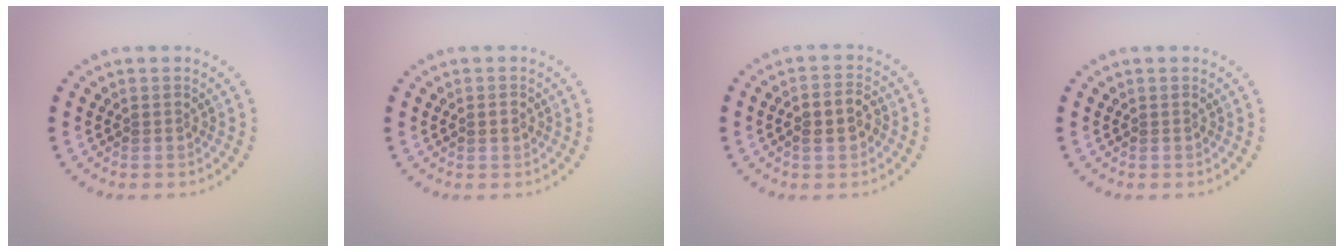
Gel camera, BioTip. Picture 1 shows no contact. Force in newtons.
{"total": 1.0, "press": 1.0, "slide": 0.1}
{"total": 3.0, "press": 2.9, "slide": 0.6}
{"total": 0.0}